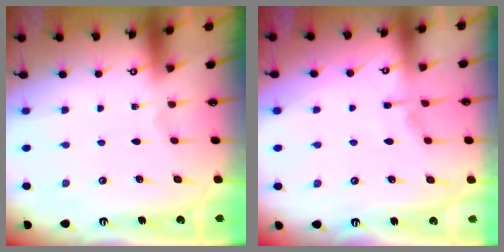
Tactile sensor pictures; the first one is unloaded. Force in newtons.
{"total": 2.6, "press": 2.5, "slide": 0.6}